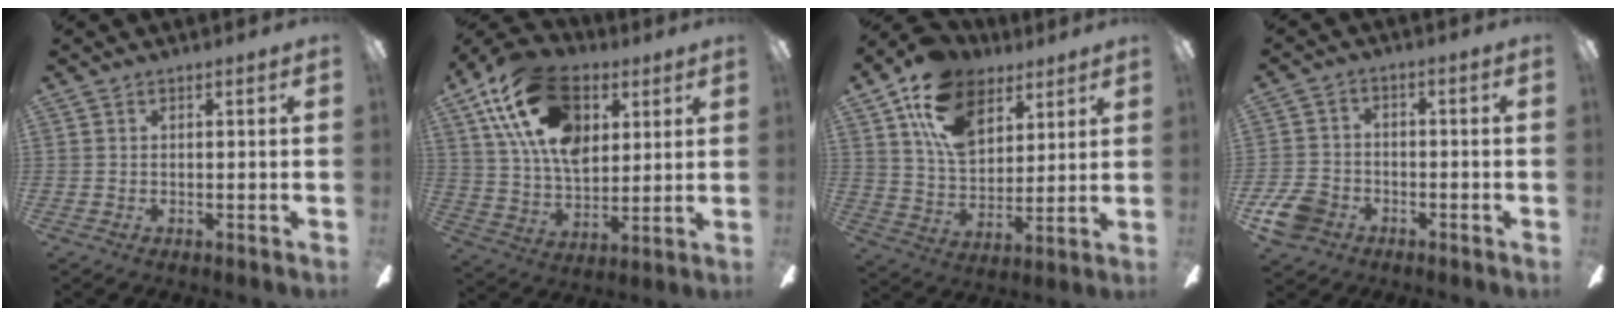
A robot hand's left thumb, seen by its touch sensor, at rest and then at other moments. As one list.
[{"total": 21.4, "force": [9.4, 13.1, 14.0], "torque": [-0.262, -0.013, 0.172]}, {"total": 17.4, "force": [9.9, 10.9, 9.3], "torque": [-0.176, -0.027, 0.187]}, {"total": 7.9, "force": [-4.3, 5.6, 3.4], "torque": [-0.086, 0.028, -0.083]}]